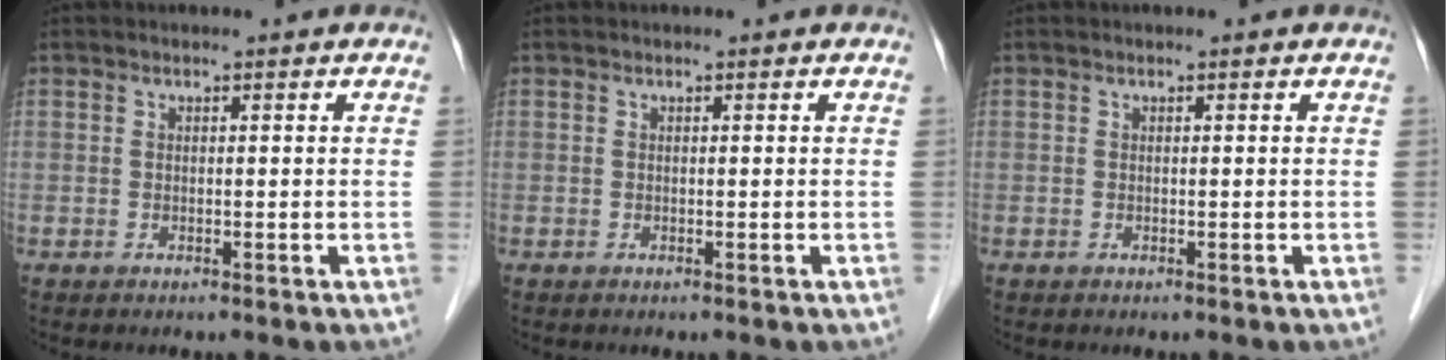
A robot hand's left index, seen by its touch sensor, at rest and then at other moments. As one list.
[{"total": 0.0}, {"total": 0.0}]